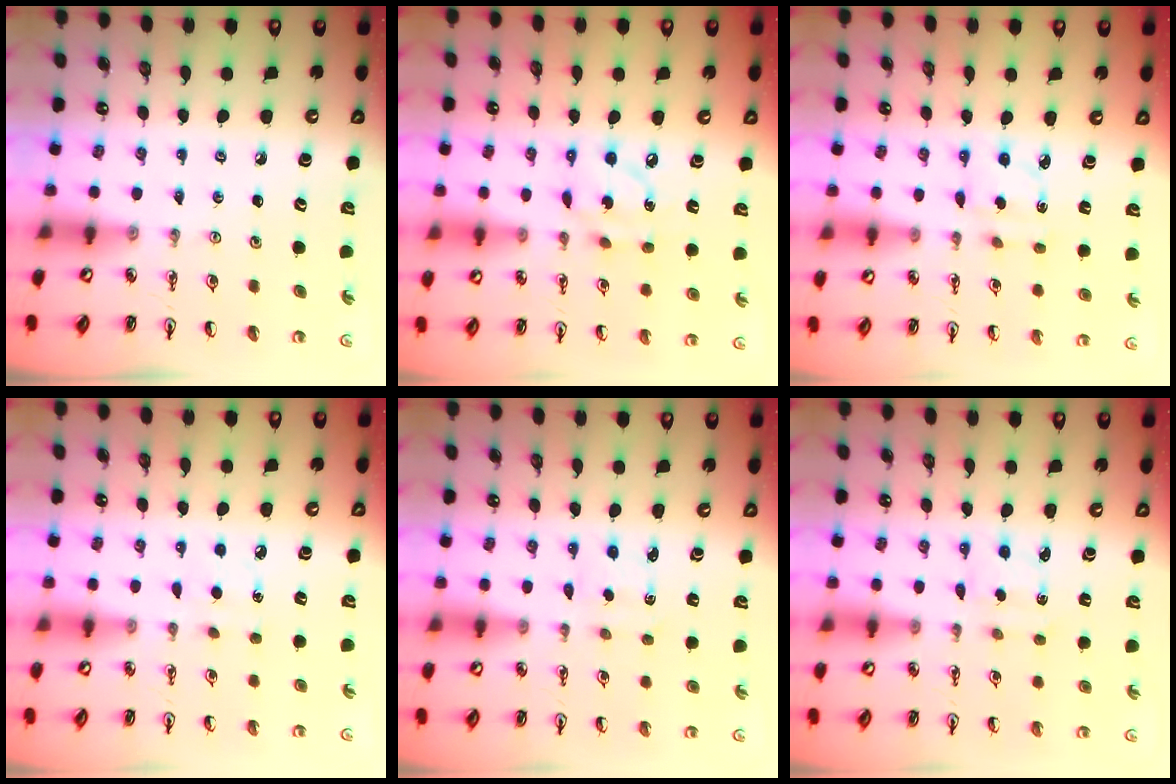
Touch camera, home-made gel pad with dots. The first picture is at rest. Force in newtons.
{"total": 8.8, "press": 8.8, "slide": 0.4}
{"total": 3.5, "press": 3.5, "slide": 0.6}
{"total": 5.2, "press": 5.1, "slide": 0.6}
{"total": 1.7, "press": 1.6, "slide": 0.5}
{"total": 2.0, "press": 1.9, "slide": 0.7}